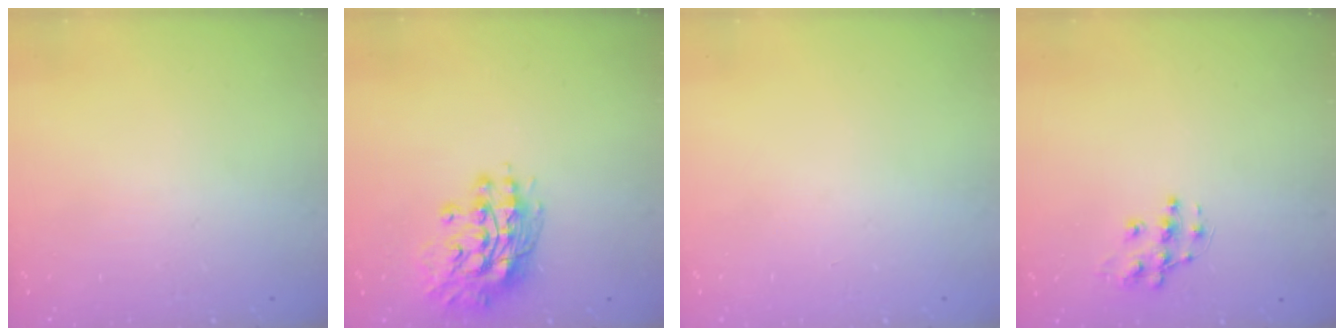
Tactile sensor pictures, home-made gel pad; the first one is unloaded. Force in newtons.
{"total": 13.6, "press": 13.5, "slide": 1.1}
{"total": 0.0}
{"total": 9.8, "press": 9.8, "slide": 0.6}